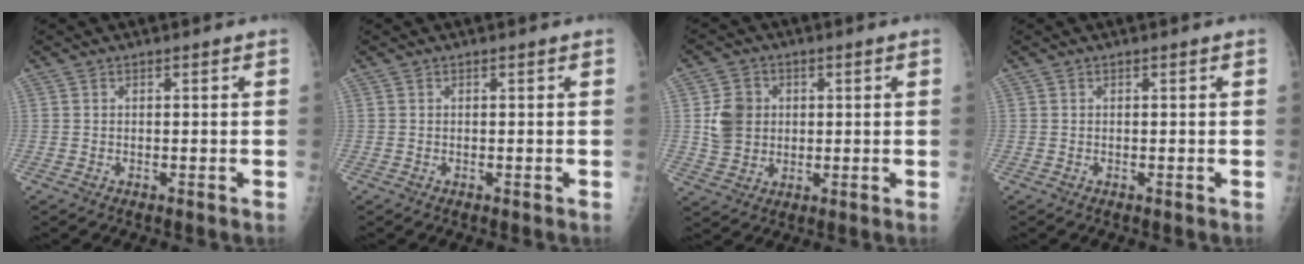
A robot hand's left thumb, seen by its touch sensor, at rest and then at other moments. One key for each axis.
{"total": 0.0}
{"total": 7.3, "fx": 0.9, "fy": 6.5, "fz": 3.2, "tx": -0.036, "ty": -0.001, "tz": 0.017}
{"total": 0.0}